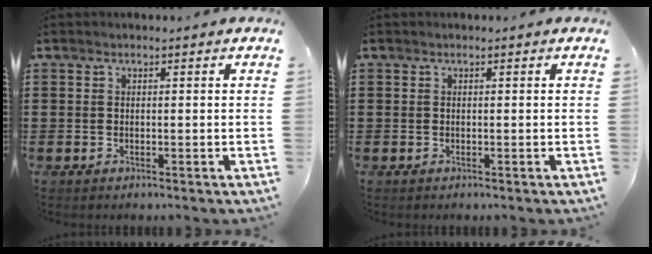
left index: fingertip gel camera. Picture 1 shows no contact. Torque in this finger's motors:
{"motor_torque": [-0.01, -0.01, 0.00, 0.00]}